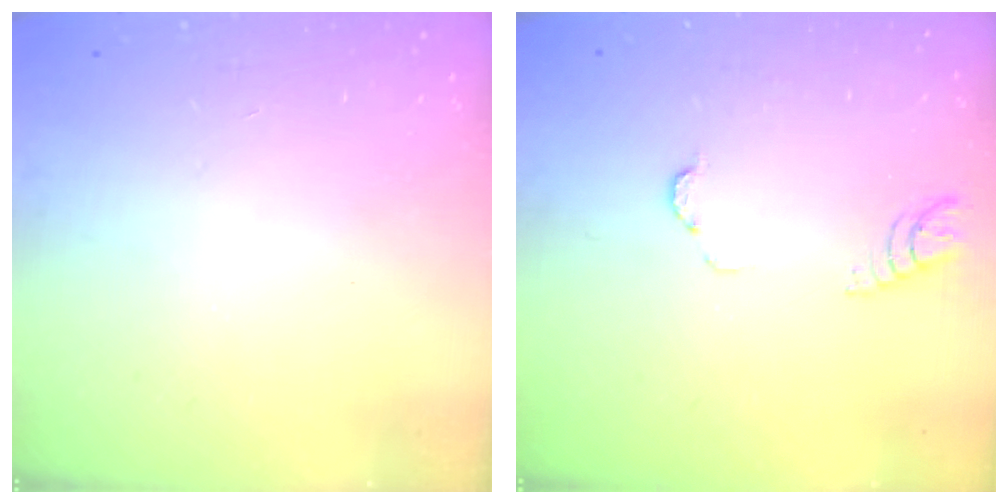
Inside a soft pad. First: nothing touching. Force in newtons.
{"total": 3.3, "press": 3.3, "slide": 0.3}